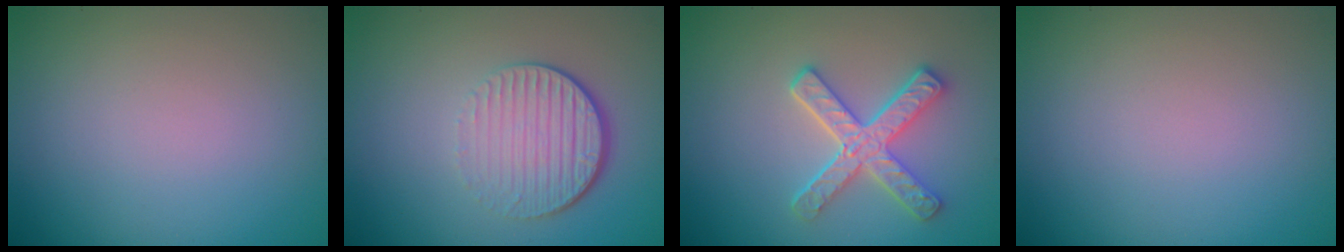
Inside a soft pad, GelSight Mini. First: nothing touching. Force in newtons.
{"total": 4.3, "press": 2.9, "slide": 3.2}
{"total": 3.7, "press": 3.2, "slide": 1.8}
{"total": 0.0}